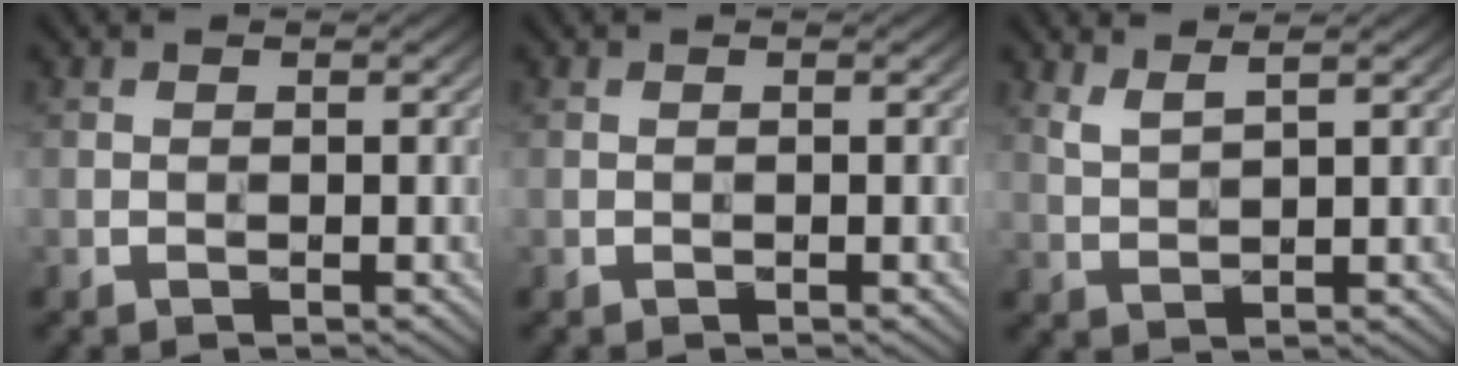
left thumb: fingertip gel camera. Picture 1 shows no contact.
{"total": 0.0}
{"total": 2.7, "force": [2.1, 0.5, 1.6], "torque": [-0.037, 0.005, 0.050]}